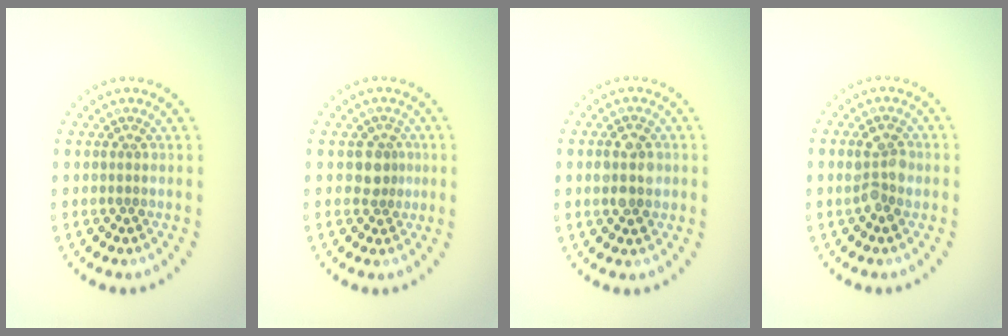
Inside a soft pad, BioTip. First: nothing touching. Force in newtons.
{"total": 1.9, "press": 1.6, "slide": 1.0}
{"total": 3.5, "press": 3.5, "slide": 0.1}
{"total": 2.4, "press": 2.4, "slide": 0.1}